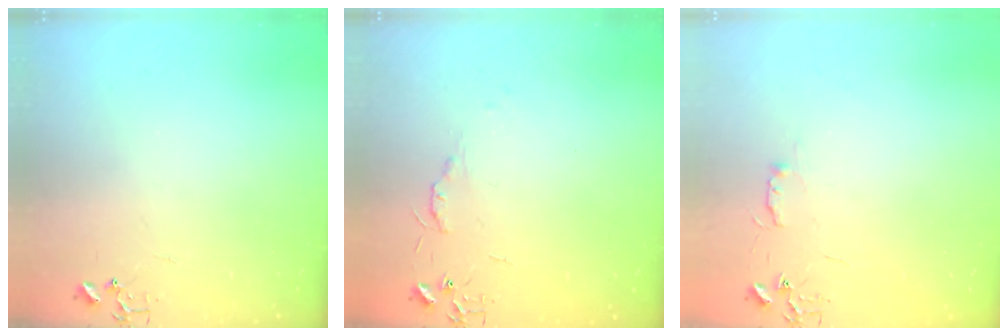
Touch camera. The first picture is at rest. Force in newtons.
{"total": 4.8, "press": 4.8, "slide": 0.7}
{"total": 4.4, "press": 4.4, "slide": 0.6}